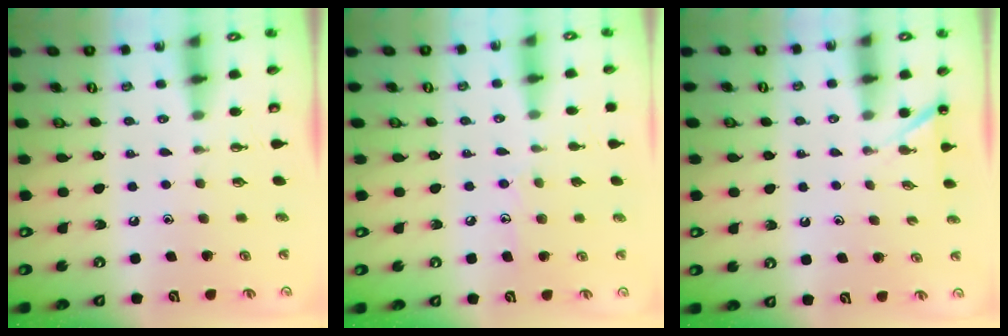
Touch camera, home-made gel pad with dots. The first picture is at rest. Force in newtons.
{"total": 6.4, "press": 6.4, "slide": 0.6}
{"total": 2.3, "press": 2.3, "slide": 0.2}